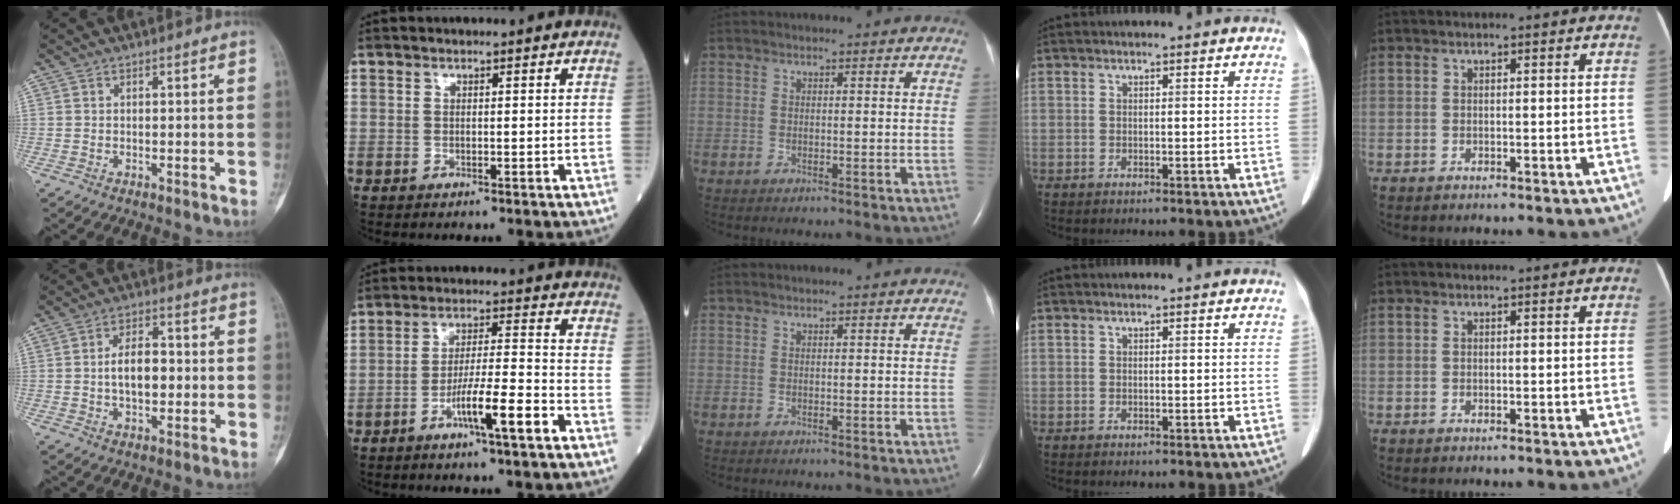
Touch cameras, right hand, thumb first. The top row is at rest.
{"thumb": {"total": 7.4, "force": [-0.2, 4.2, 6.1], "torque": [-0.087, 0.013, -0.009]}, "index": {"total": 8.8, "force": [-4.5, 0.1, 7.6], "torque": [-0.135, 0.001, -0.079]}}